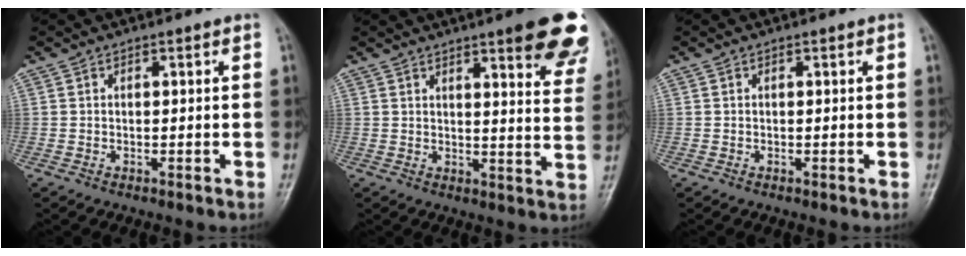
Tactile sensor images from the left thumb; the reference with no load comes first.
{"total": 14.7, "force": [9.2, 3.1, 11.0], "torque": [-0.099, -0.045, 0.102]}
{"total": 0.0}